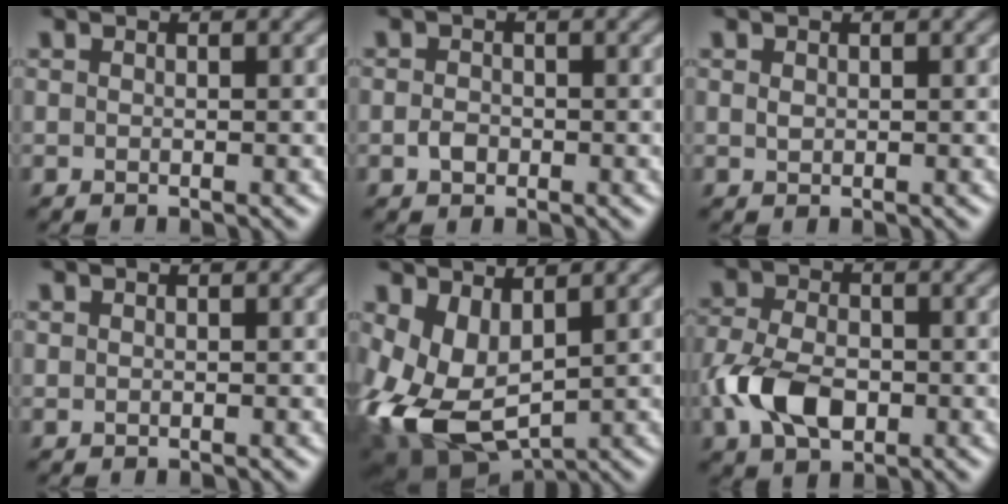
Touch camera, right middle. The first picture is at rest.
{"total": 1.2, "force": [-0.4, 1.0, 0.6], "torque": [-0.014, -0.002, -0.009]}
{"total": 0.6, "force": [0.2, 0.5, 0.4], "torque": [-0.009, -0.001, 0.005]}
{"total": 0.0}
{"total": 7.6, "force": [-0.5, 4.6, 6.0], "torque": [-0.140, -0.013, -0.006]}
{"total": 5.6, "force": [-1.5, 3.7, 3.9], "torque": [-0.090, -0.004, -0.035]}